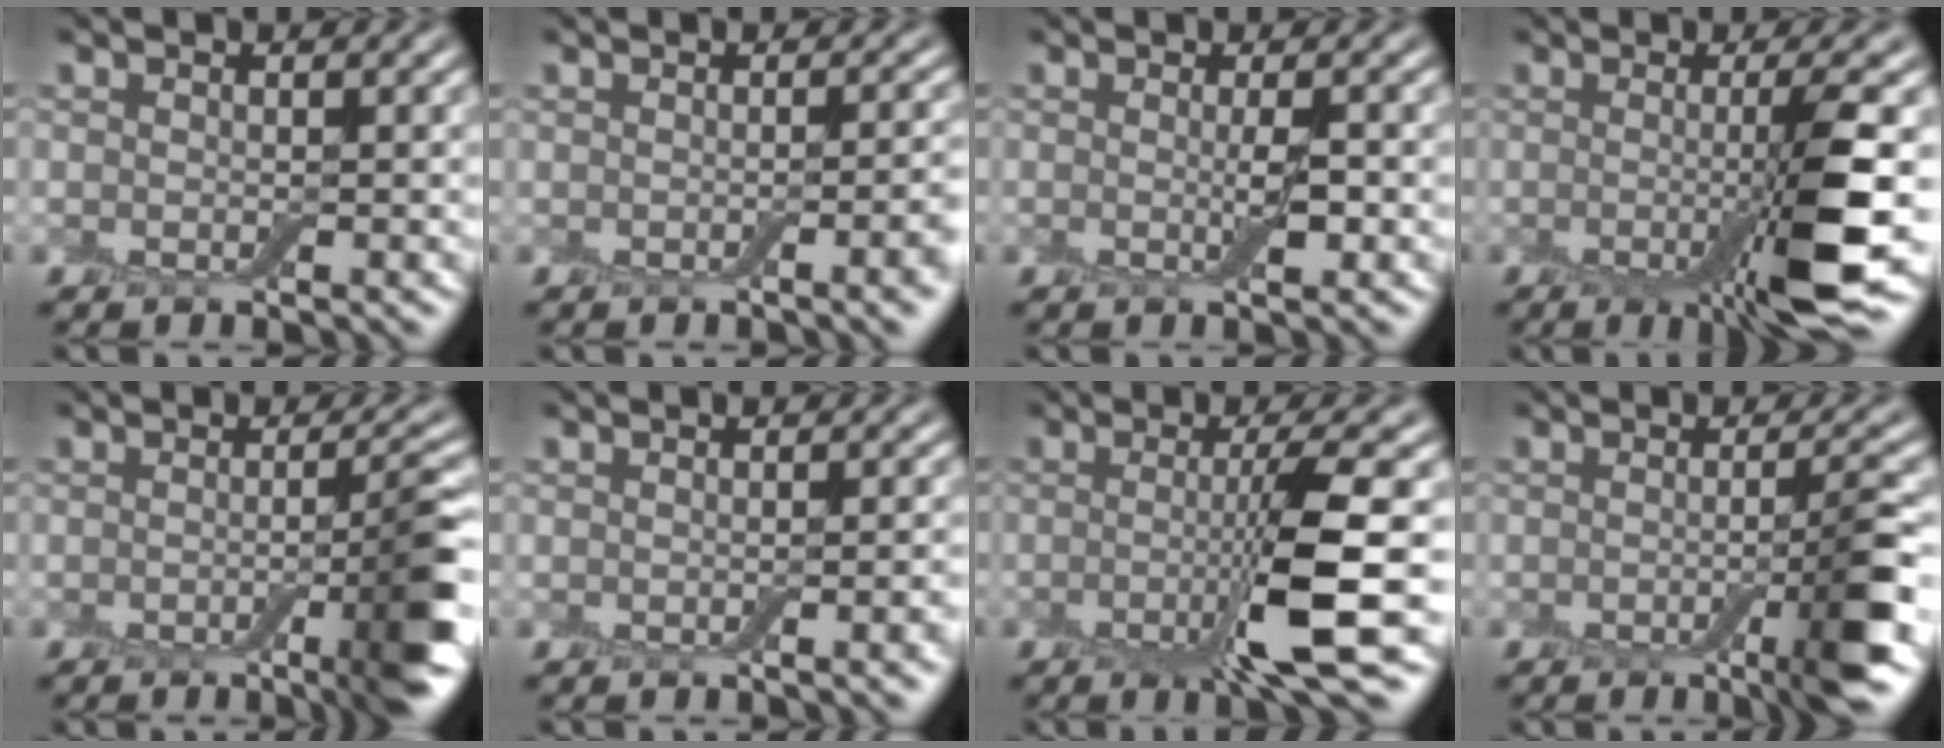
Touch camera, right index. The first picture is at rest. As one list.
[{"total": 3.0, "force": [-1.1, 0.7, 2.7], "torque": [-0.029, -0.004, -0.016]}, {"total": 1.4, "force": [0.0, 0.0, 1.4], "torque": [-0.027, -0.003, -0.003]}, {"total": 6.7, "force": [-1.2, 0.7, 6.5], "torque": [-0.105, -0.012, -0.019]}, {"total": 6.1, "force": [-1.9, 1.2, 5.7], "torque": [-0.074, -0.002, -0.030]}, {"total": 2.1, "force": [-0.7, 0.5, 1.9], "torque": [-0.024, -0.005, -0.009]}, {"total": 6.0, "force": [-1.2, 0.4, 5.9], "torque": [-0.099, -0.002, -0.026]}, {"total": 4.9, "force": [-1.6, 0.7, 4.6], "torque": [-0.066, -0.002, -0.029]}]